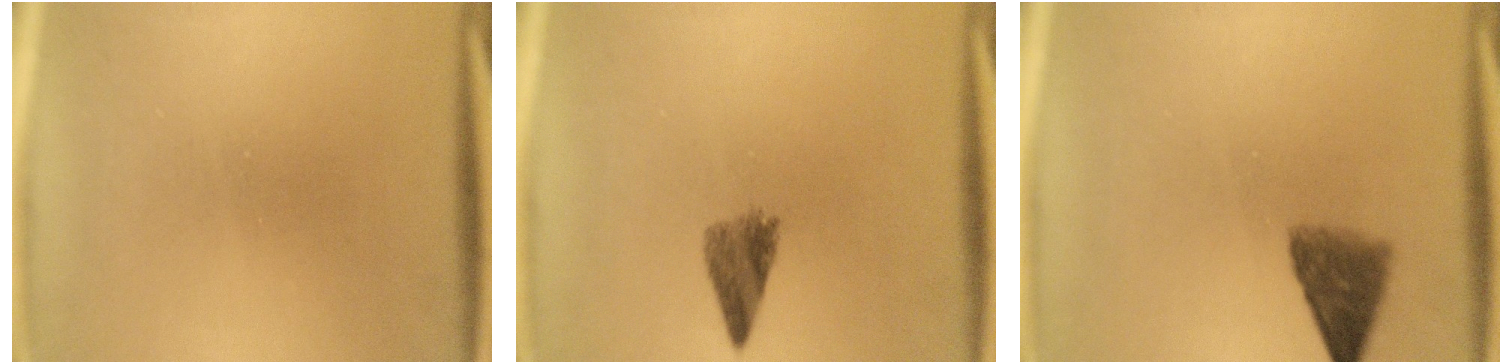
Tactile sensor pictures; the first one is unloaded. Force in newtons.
{"total": 3.6}
{"total": 5.5}